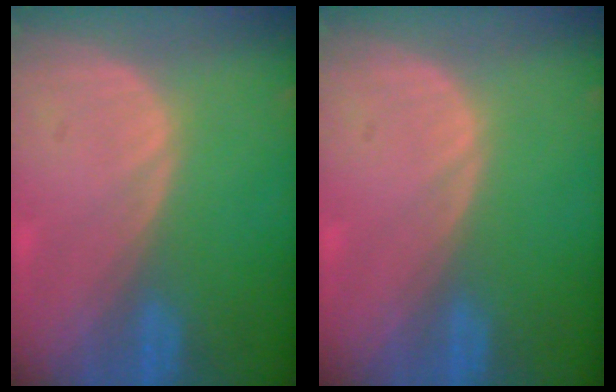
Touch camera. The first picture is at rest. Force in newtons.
{"total": 0.0}